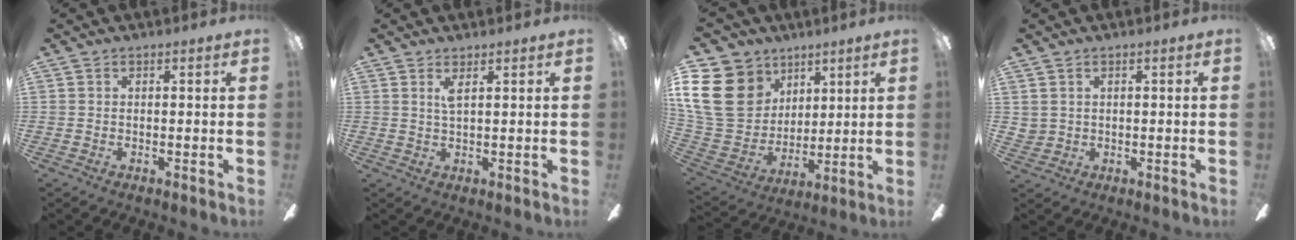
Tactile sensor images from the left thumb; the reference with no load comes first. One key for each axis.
{"total": 2.2, "fx": 1.3, "fy": 0.4, "fz": 1.8, "tx": -0.041, "ty": 0.001, "tz": 0.022}
{"total": 18.8, "fx": 7.7, "fy": 14.9, "fz": 8.5, "tx": -0.200, "ty": -0.033, "tz": 0.147}
{"total": 1.8, "fx": 1.2, "fy": 1.4, "fz": 0.1, "tx": -0.006, "ty": 0.002, "tz": 0.022}